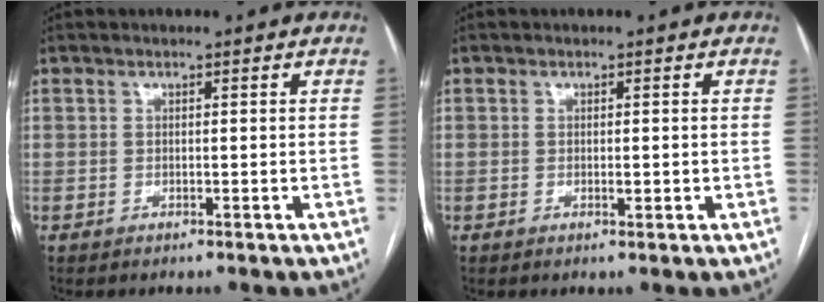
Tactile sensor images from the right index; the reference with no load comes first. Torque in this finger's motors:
{"motor_torque": [-0.31, 0.58, -0.11, -0.02]}